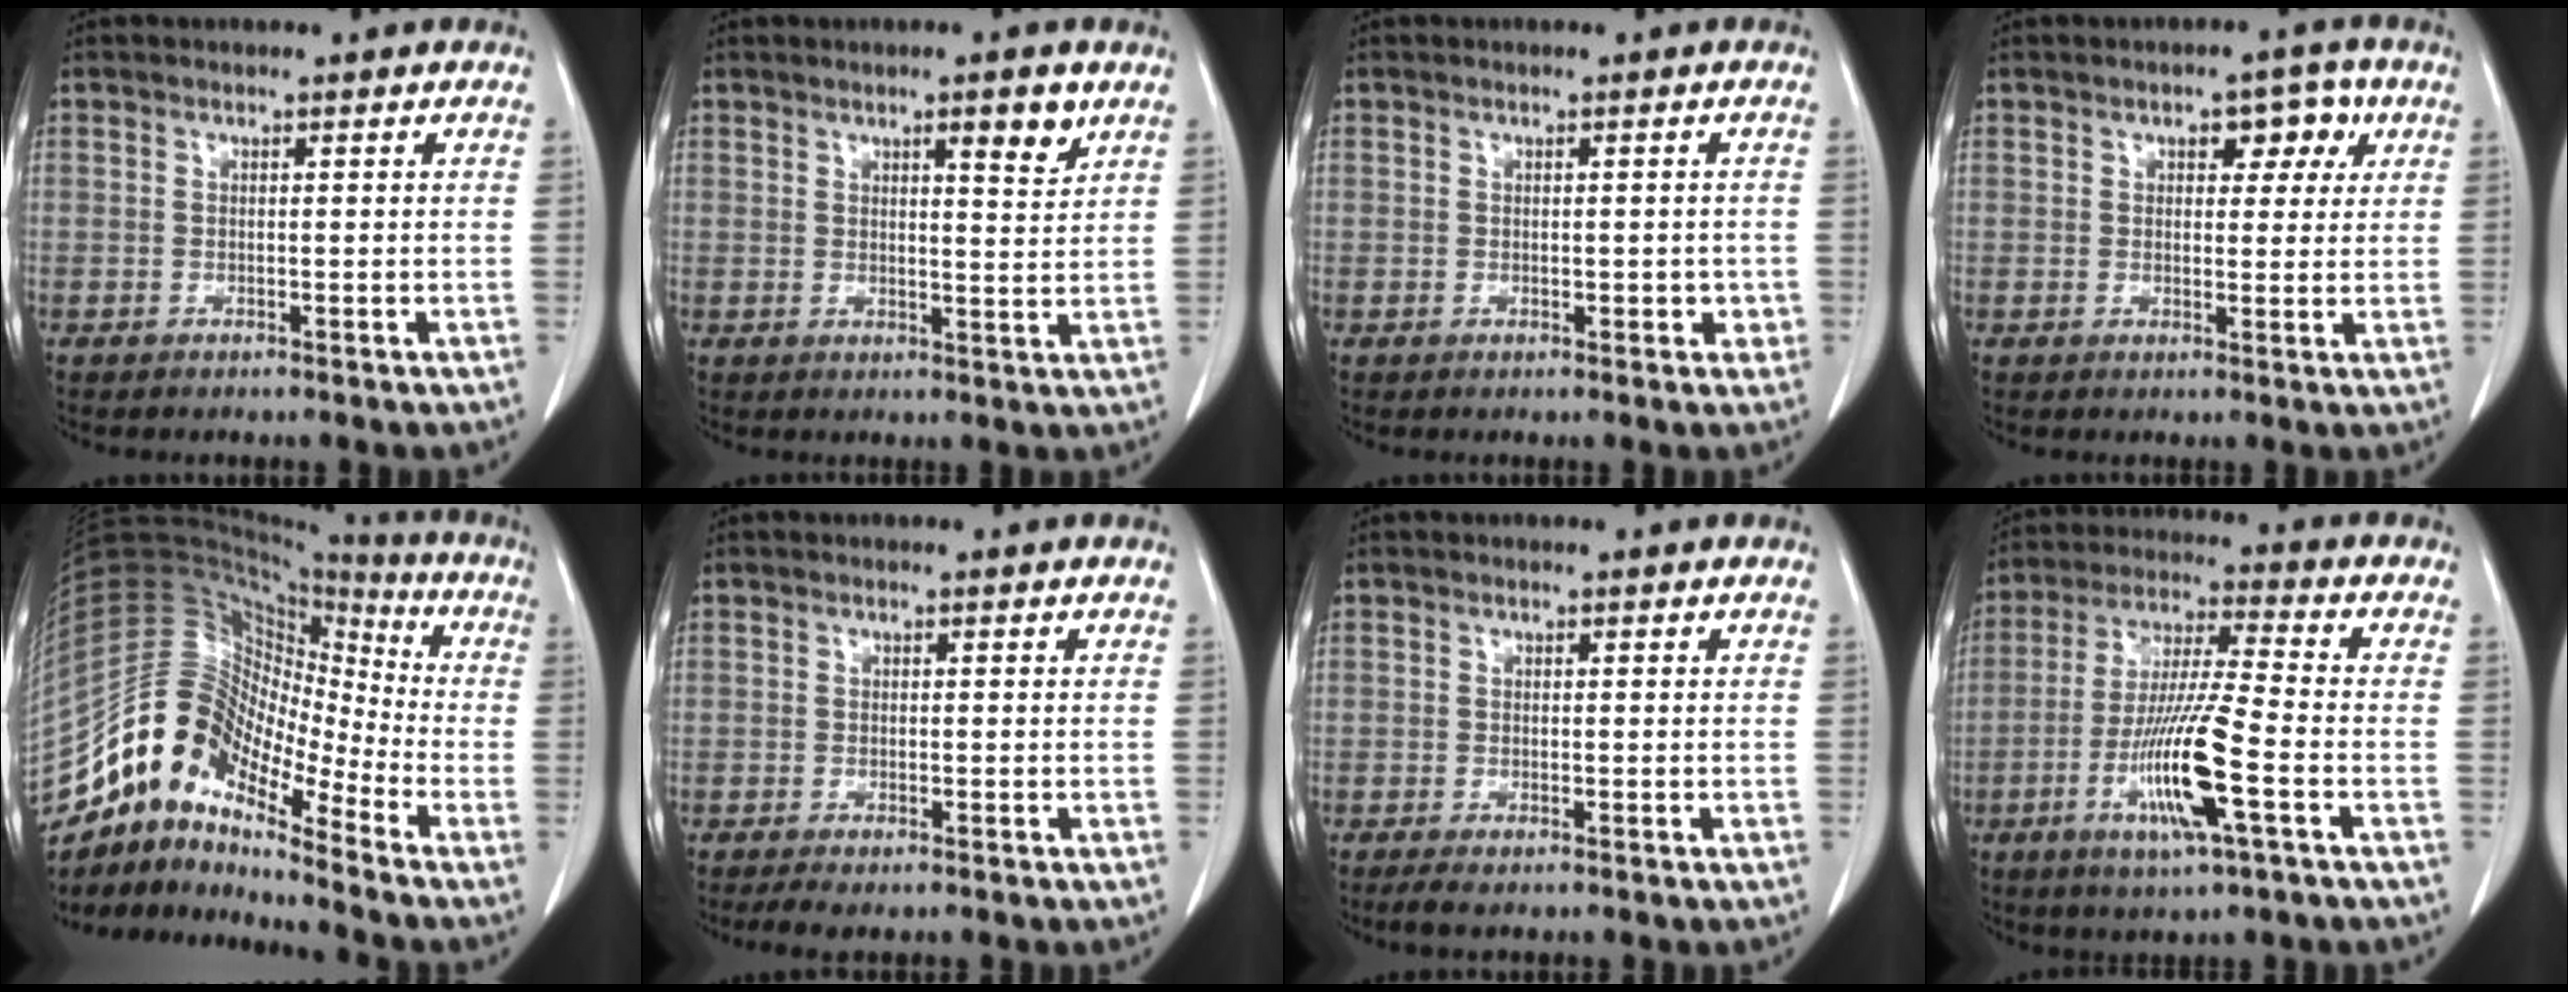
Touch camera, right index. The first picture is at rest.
{"total": 5.0, "force": [2.9, 0.9, 3.9], "torque": [-0.059, -0.006, 0.043]}
{"total": 2.7, "force": [-0.5, 1.6, 2.1], "torque": [-0.028, 0.007, -0.001]}
{"total": 6.3, "force": [2.5, 3.4, 4.6], "torque": [-0.063, 0.024, 0.038]}
{"total": 16.3, "force": [-11.6, 6.3, 9.6], "torque": [-0.172, 0.064, -0.212]}
{"total": 4.0, "force": [-2.7, 1.5, 2.7], "torque": [-0.055, -0.008, -0.041]}
{"total": 3.0, "force": [-1.8, 1.1, 2.2], "torque": [-0.050, -0.006, -0.030]}
{"total": 14.1, "force": [-5.0, 0.7, 13.2], "torque": [-0.262, -0.016, -0.093]}